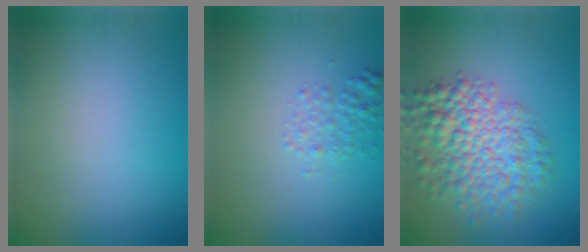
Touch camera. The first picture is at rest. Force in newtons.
{"total": 1.7, "press": 1.7, "slide": 0.1}
{"total": 7.4, "press": 7.4, "slide": 0.2}